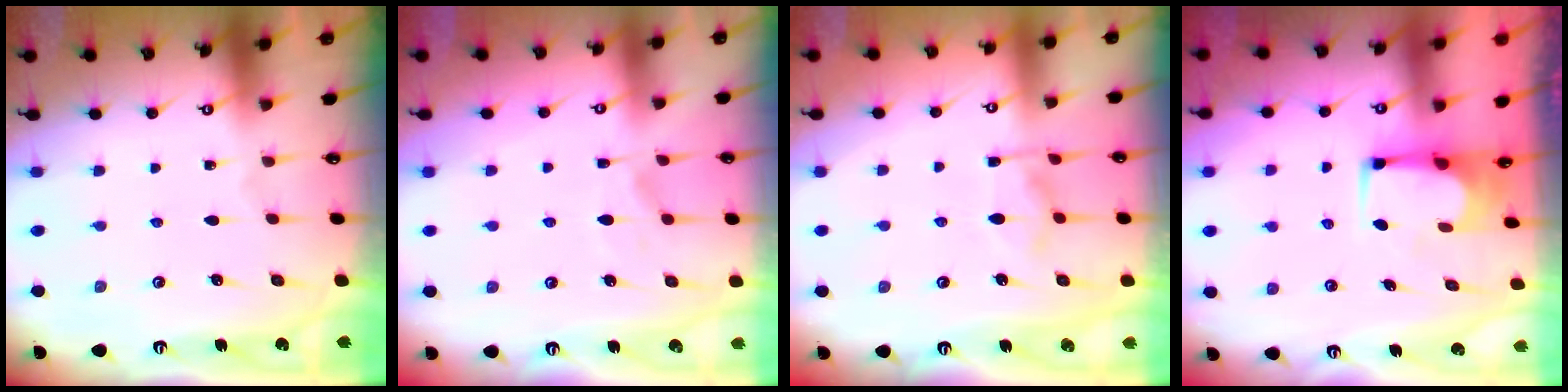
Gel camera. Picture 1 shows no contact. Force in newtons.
{"total": 1.5, "press": 1.0, "slide": 1.1}
{"total": 7.7, "press": 7.6, "slide": 1.2}
{"total": 2.2, "press": 2.2, "slide": 0.1}